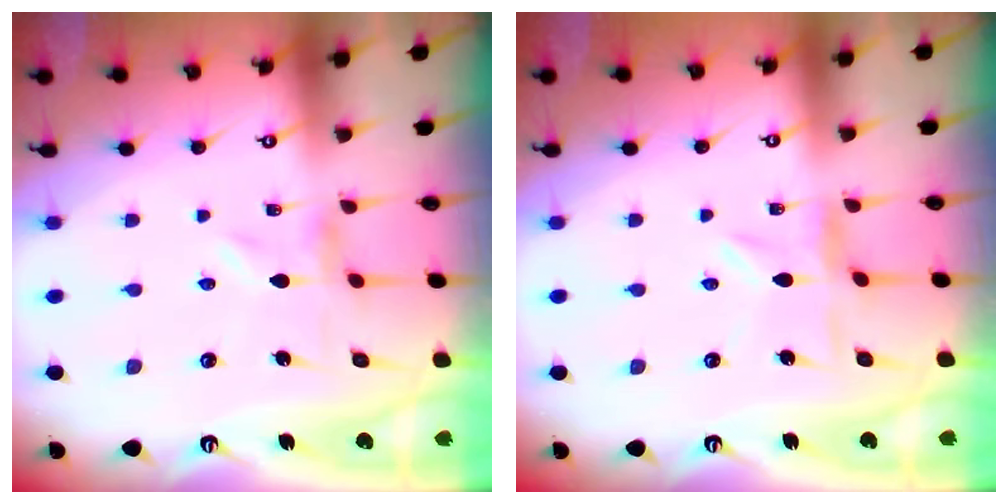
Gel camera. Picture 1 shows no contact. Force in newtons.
{"total": 2.4, "press": 2.4, "slide": 0.3}